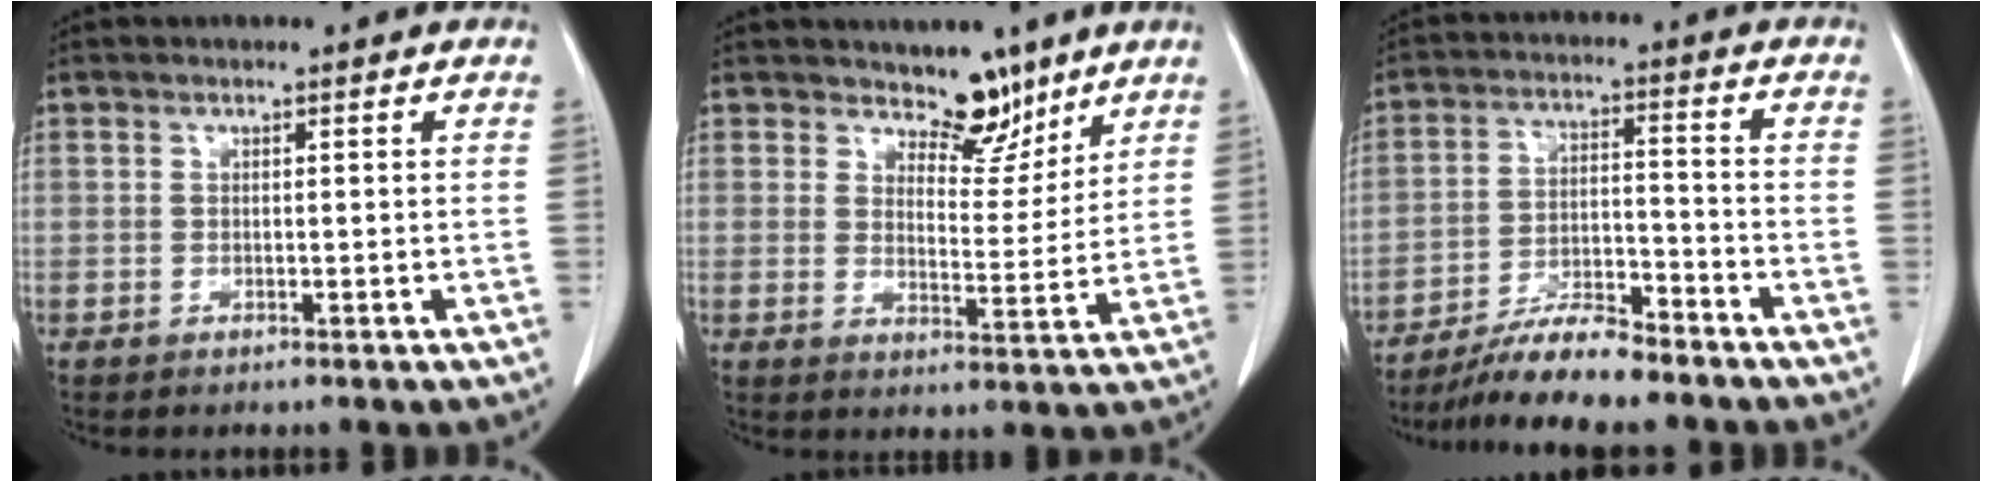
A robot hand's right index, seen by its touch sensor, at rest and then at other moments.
{"total": 6.6, "force": [5.3, 3.0, 2.5], "torque": [-0.022, -0.010, 0.084]}
{"total": 8.4, "force": [-7.4, 0.8, 3.8], "torque": [-0.068, -0.008, -0.134]}